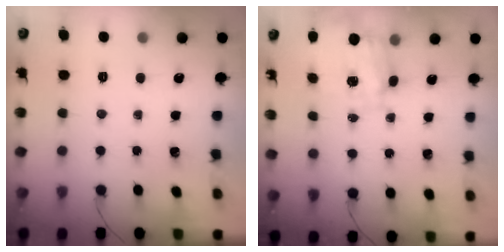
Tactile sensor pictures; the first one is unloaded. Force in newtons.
{"total": 2.9, "press": 2.7, "slide": 1.0}